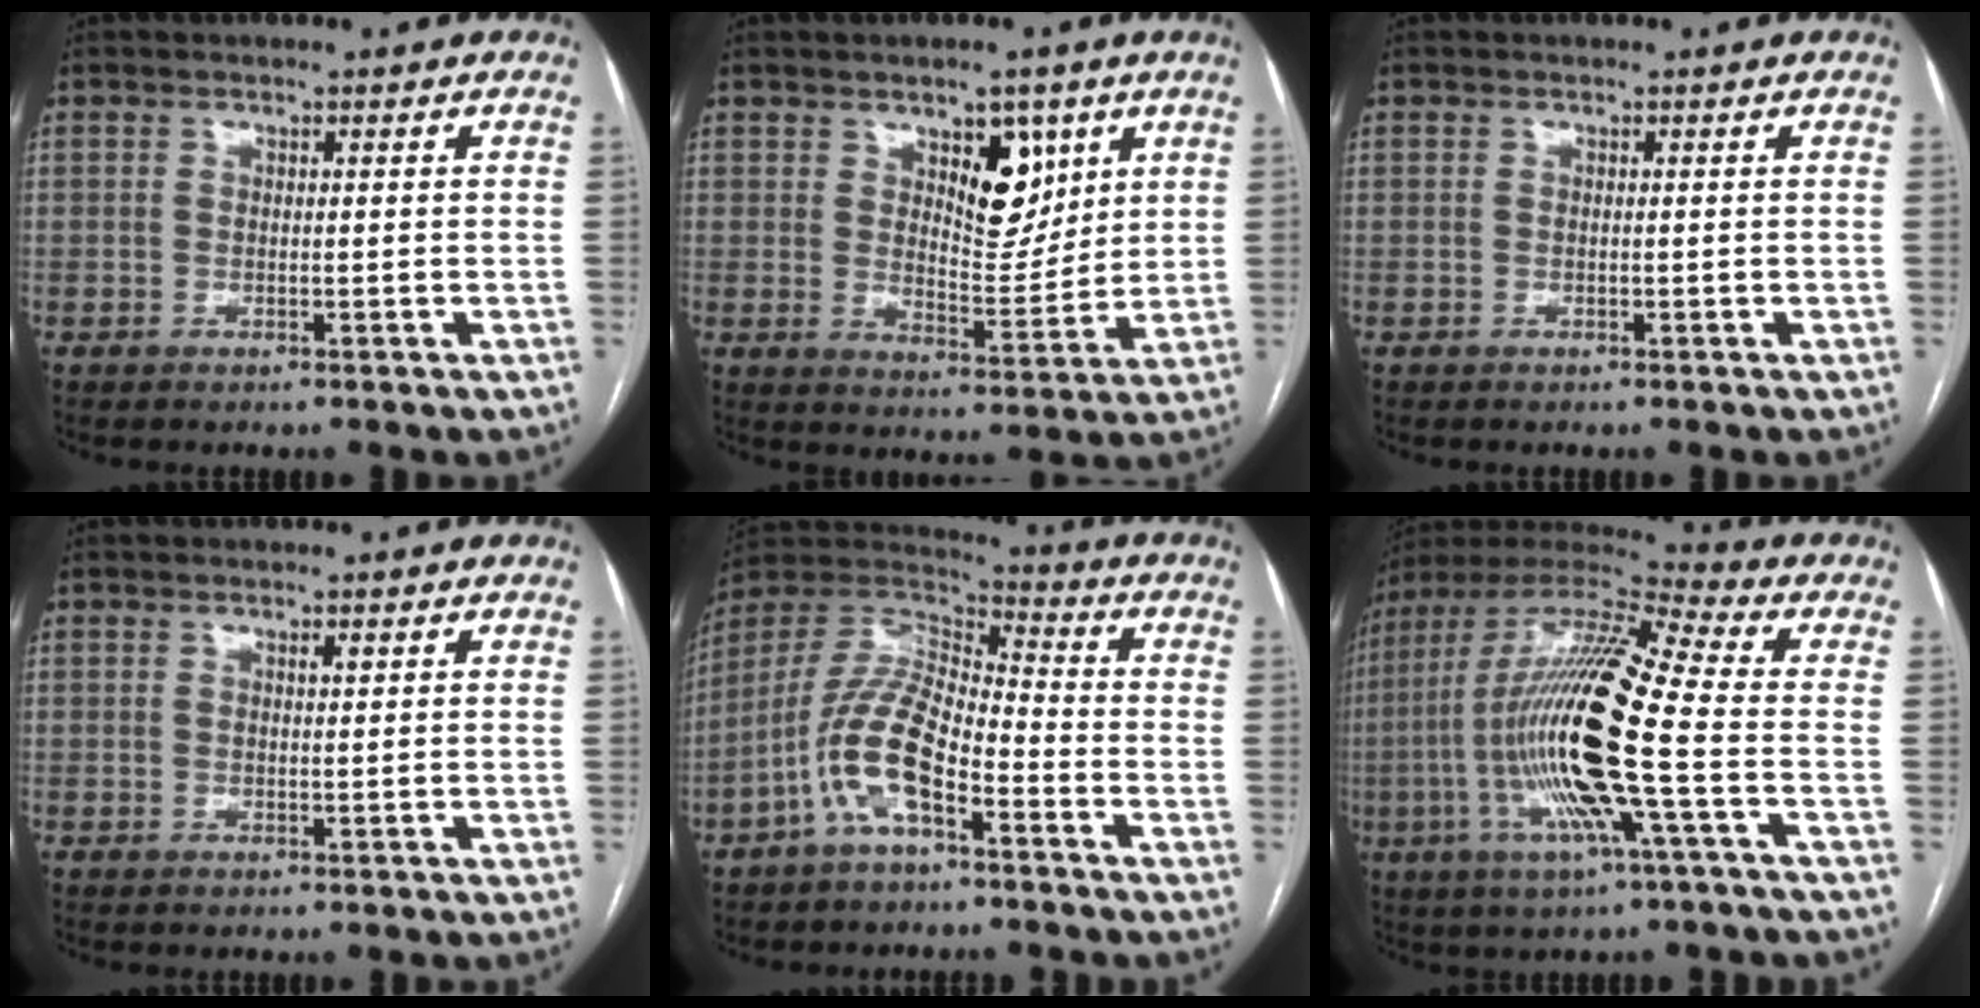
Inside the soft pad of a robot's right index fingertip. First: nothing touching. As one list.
[{"total": 8.3, "force": [4.0, 3.9, 6.2], "torque": [-0.088, 0.000, 0.068]}, {"total": 0.0}, {"total": 0.7, "force": [0.4, 0.1, 0.6], "torque": [-0.011, 0.000, 0.005]}, {"total": 12.3, "force": [-5.6, 4.2, 10.0], "torque": [-0.214, 0.017, -0.107]}, {"total": 20.1, "force": [-3.7, 0.7, 19.8], "torque": [-0.405, -0.009, -0.079]}]